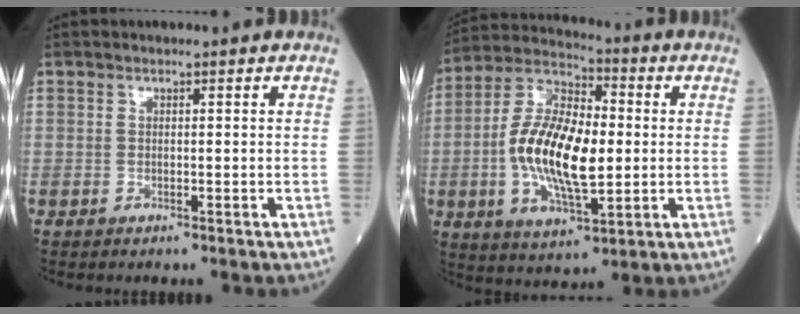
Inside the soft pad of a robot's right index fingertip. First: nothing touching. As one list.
[{"total": 16.3, "force": [-0.9, 6.3, 15.0], "torque": [-0.303, 0.009, -0.017]}]